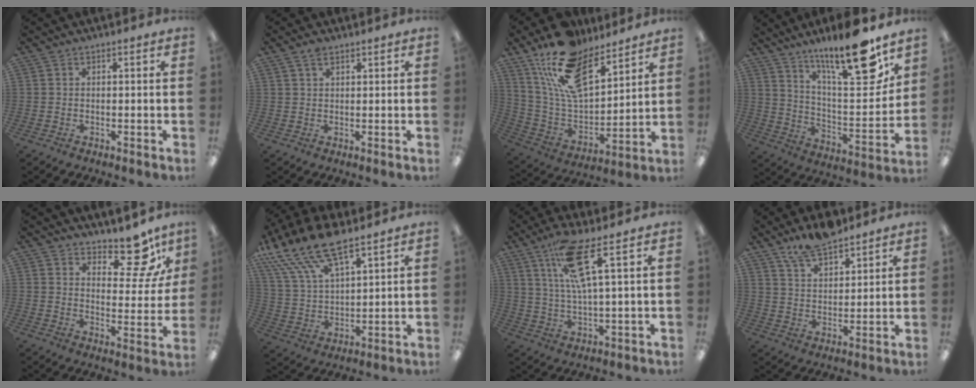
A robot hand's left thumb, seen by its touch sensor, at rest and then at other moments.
{"total": 2.7, "force": [1.8, 1.1, 1.6], "torque": [-0.035, 0.001, 0.033]}
{"total": 19.6, "force": [14.0, 8.6, 10.6], "torque": [-0.211, -0.070, 0.257]}
{"total": 20.3, "force": [14.8, 4.4, 13.1], "torque": [-0.213, -0.098, 0.239]}
{"total": 11.8, "force": [9.0, 4.9, 5.9], "torque": [-0.071, -0.064, 0.156]}
{"total": 18.5, "force": [13.0, 7.2, 11.0], "torque": [-0.236, -0.065, 0.231]}
{"total": 12.2, "force": [6.4, 1.7, 10.2], "torque": [-0.196, -0.004, 0.106]}
{"total": 9.8, "force": [8.0, 3.8, 4.1], "torque": [-0.068, -0.043, 0.146]}